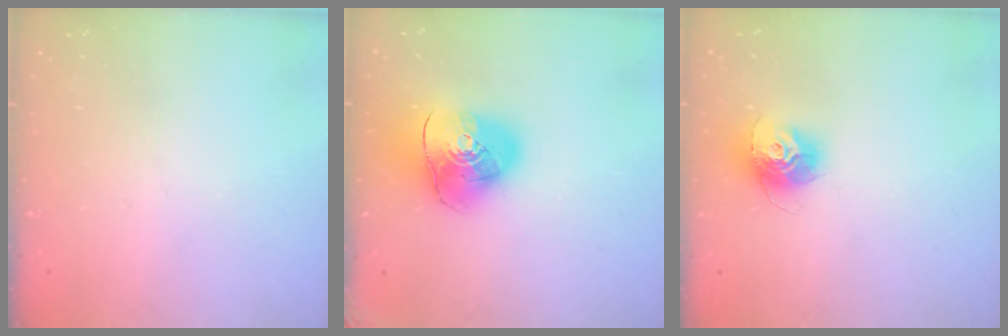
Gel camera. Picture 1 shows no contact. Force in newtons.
{"total": 14.3, "press": 14.2, "slide": 1.9}
{"total": 12.6, "press": 12.6, "slide": 1.1}